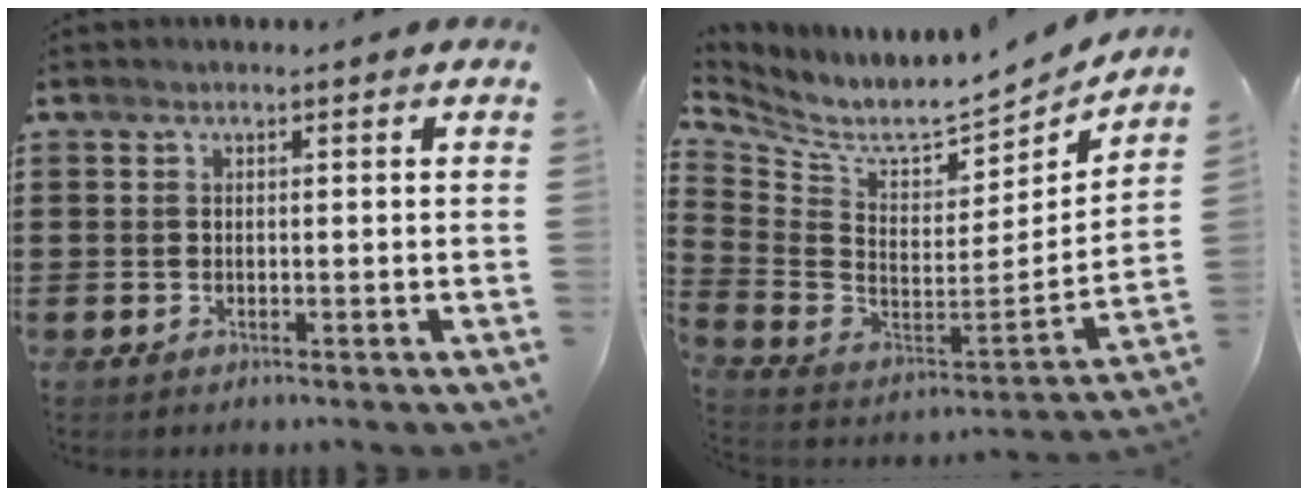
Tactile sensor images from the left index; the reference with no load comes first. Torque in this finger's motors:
{"motor_torque": [1.66, -0.48, 0.11, 0.01]}